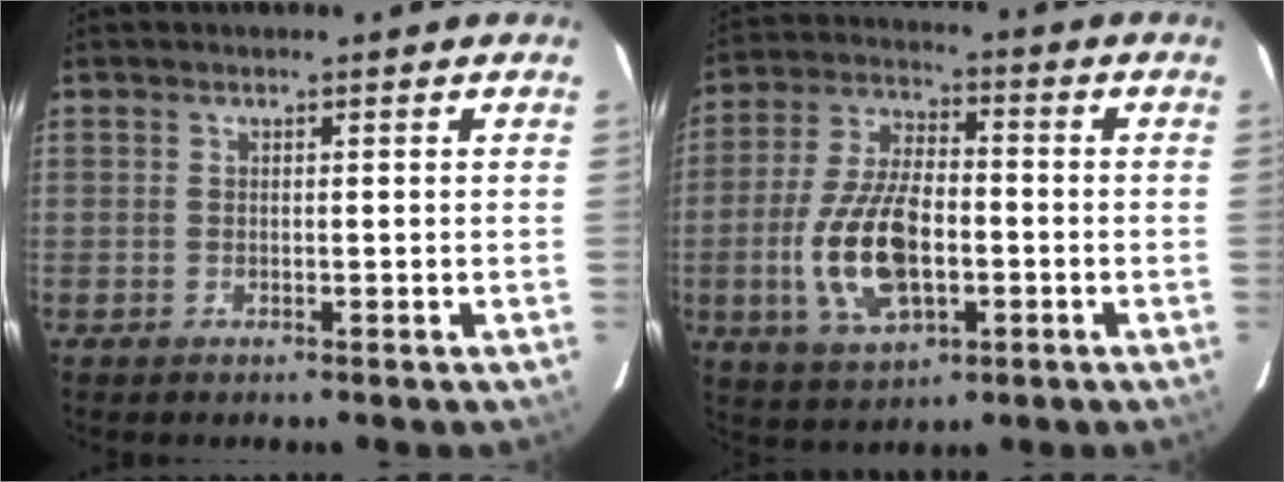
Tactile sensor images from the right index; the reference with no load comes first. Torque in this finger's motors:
{"motor_torque": [2.14, 0.00, 1.04, 0.15]}